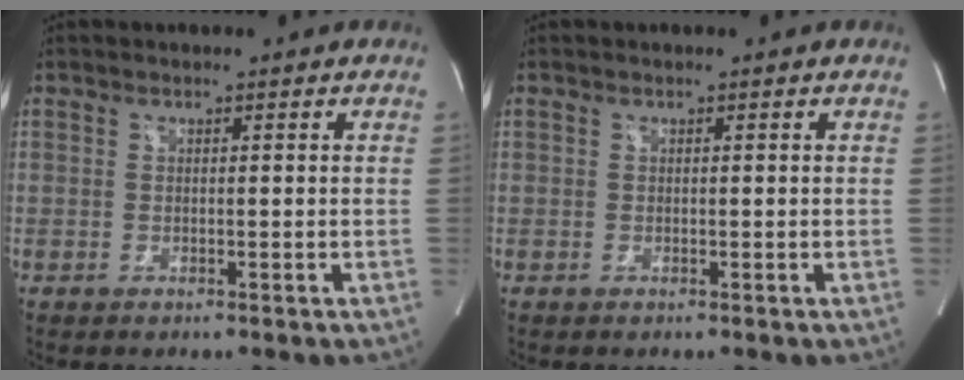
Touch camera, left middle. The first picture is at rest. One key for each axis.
{"total": 0.0}